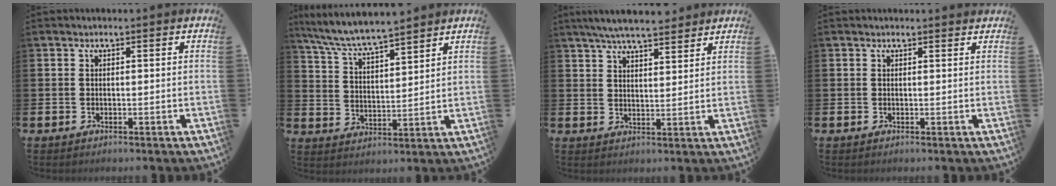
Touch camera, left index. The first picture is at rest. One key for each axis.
{"total": 6.7, "fx": 6.5, "fy": 0.3, "fz": 1.8, "tx": -0.066, "ty": -0.038, "tz": 0.114}
{"total": 6.2, "fx": 5.8, "fy": 0.8, "fz": 1.9, "tx": -0.043, "ty": -0.021, "tz": 0.104}
{"total": 0.5, "fx": 0.5, "fy": 0.0, "fz": 0.1, "tx": 0.007, "ty": -0.004, "tz": 0.007}